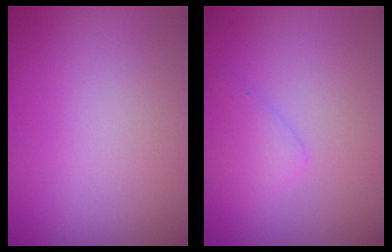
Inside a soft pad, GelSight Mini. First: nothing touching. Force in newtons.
{"total": 1.7, "press": 1.6, "slide": 0.1}